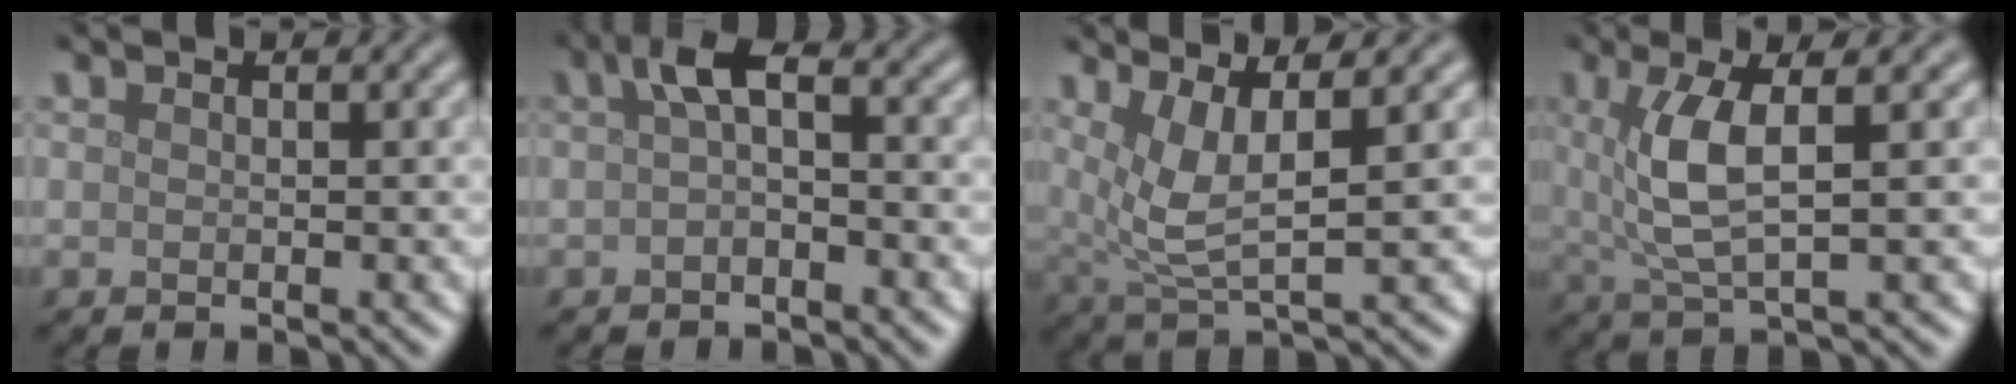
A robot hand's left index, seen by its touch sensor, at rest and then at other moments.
{"total": 2.8, "force": [0.1, 1.0, 2.6], "torque": [-0.048, 0.007, -0.005]}
{"total": 4.9, "force": [1.5, 1.3, 4.5], "torque": [-0.099, -0.005, 0.035]}
{"total": 5.3, "force": [1.1, 1.5, 5.0], "torque": [-0.108, 0.001, 0.027]}